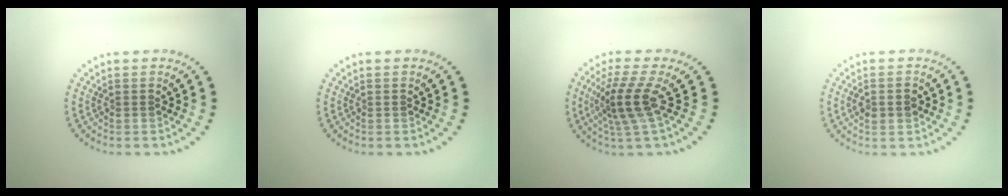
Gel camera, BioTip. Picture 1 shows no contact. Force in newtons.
{"total": 0.0}
{"total": 3.9, "press": 2.9, "slide": 2.7}
{"total": 1.6, "press": 1.6, "slide": 0.1}